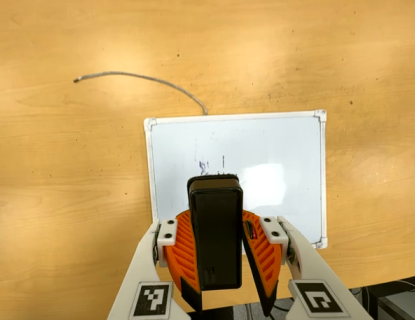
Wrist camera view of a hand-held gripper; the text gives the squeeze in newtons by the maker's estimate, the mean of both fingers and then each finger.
{"total": 9.5, "left": 9.7, "right": 9.2}